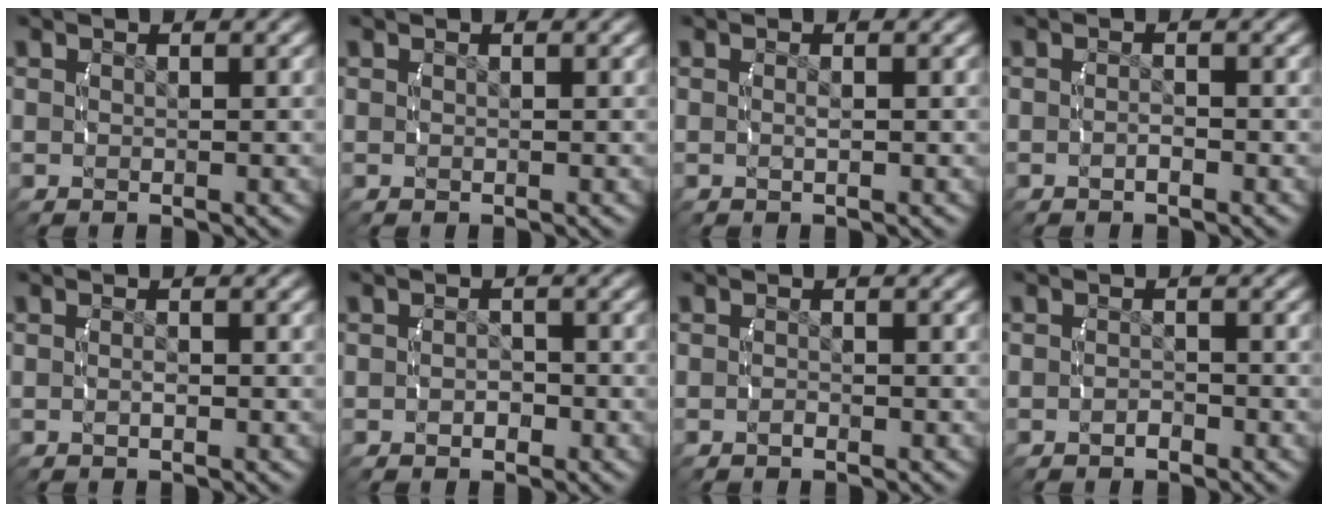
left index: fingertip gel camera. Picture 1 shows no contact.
{"total": 0.0}
{"total": 0.6, "force": [-0.3, -0.1, 0.5], "torque": [-0.016, -0.004, -0.003]}
{"total": 0.9, "force": [-0.8, 0.1, 0.5], "torque": [-0.012, -0.001, -0.015]}
{"total": 0.7, "force": [-0.5, 0.1, 0.4], "torque": [-0.014, -0.003, -0.008]}
{"total": 0.8, "force": [-0.7, 0.3, 0.2], "torque": [-0.004, -0.004, -0.010]}
{"total": 0.6, "force": [-0.6, -0.1, 0.1], "torque": [-0.004, -0.003, -0.009]}
{"total": 0.8, "force": [-0.8, 0.0, 0.1], "torque": [-0.003, -0.004, -0.013]}